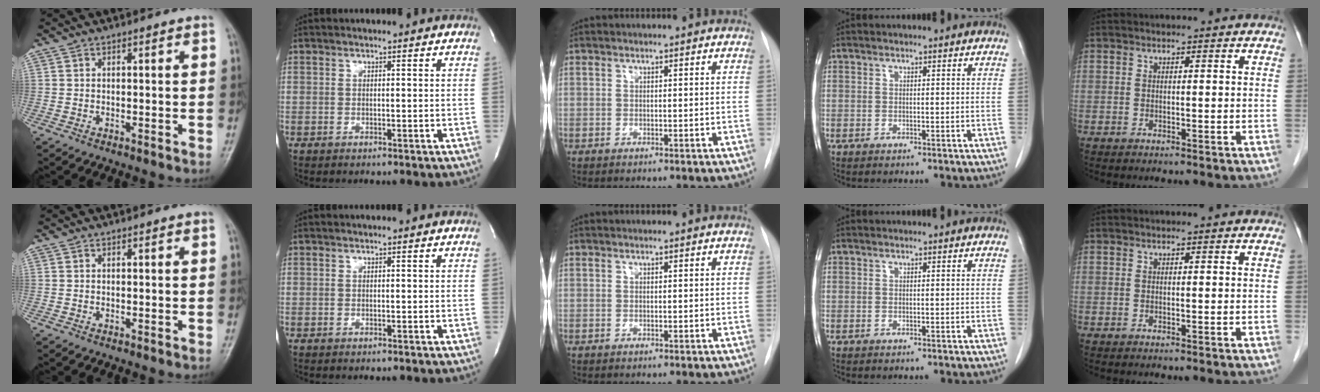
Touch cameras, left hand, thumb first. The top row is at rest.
{}